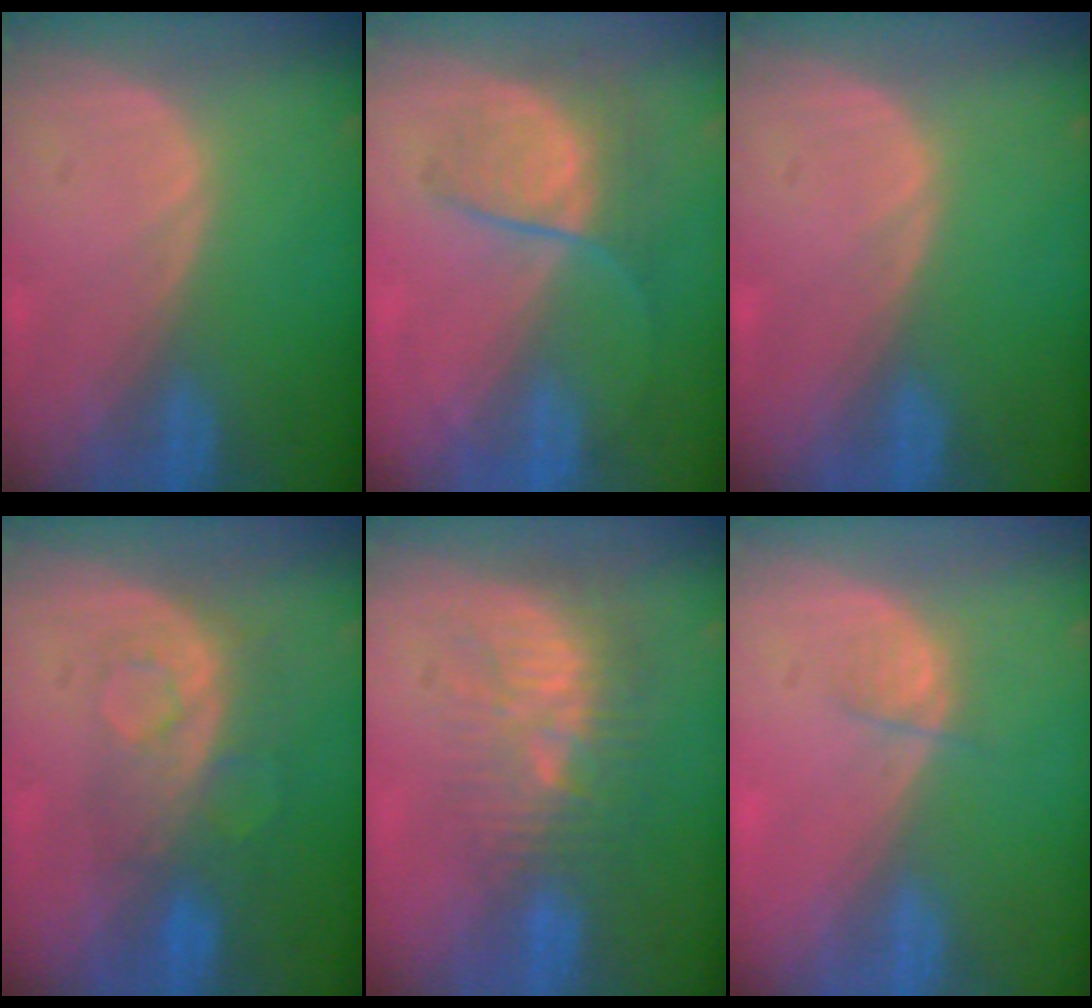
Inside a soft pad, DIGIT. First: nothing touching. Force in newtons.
{"total": 6.6, "press": 6.2, "slide": 2.3}
{"total": 0.0}
{"total": 8.5, "press": 7.2, "slide": 4.6}
{"total": 10.2, "press": 8.8, "slide": 5.0}
{"total": 1.9, "press": 1.7, "slide": 0.8}